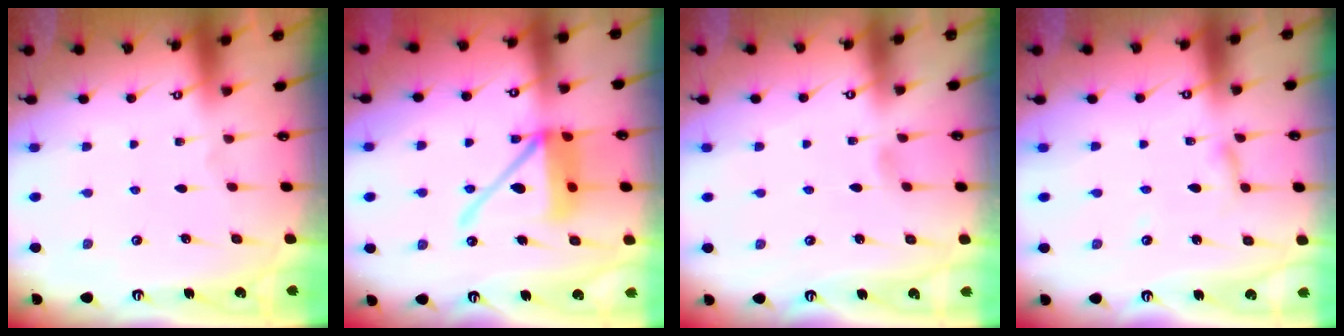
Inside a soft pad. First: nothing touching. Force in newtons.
{"total": 14.9, "press": 14.7, "slide": 2.0}
{"total": 2.9, "press": 2.8, "slide": 0.3}
{"total": 2.6, "press": 2.6, "slide": 0.1}